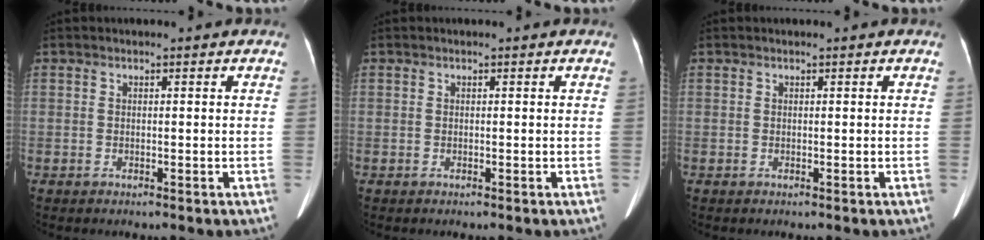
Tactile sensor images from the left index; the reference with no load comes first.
{"total": 0.0}
{"total": 0.0}